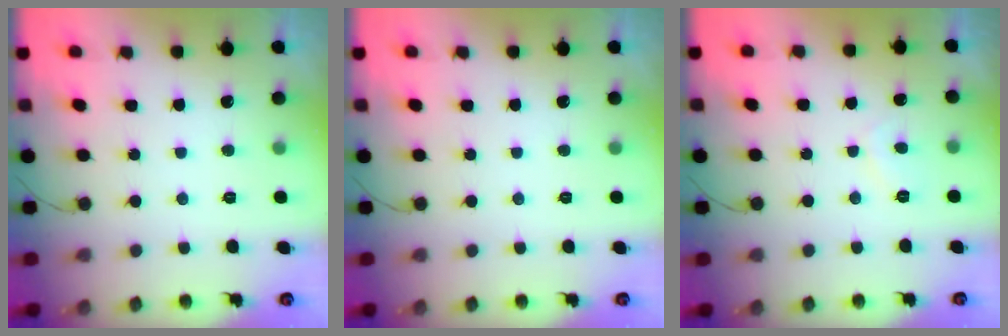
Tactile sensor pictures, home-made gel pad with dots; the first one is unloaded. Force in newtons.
{"total": 0.0}
{"total": 1.8, "press": 1.7, "slide": 0.7}